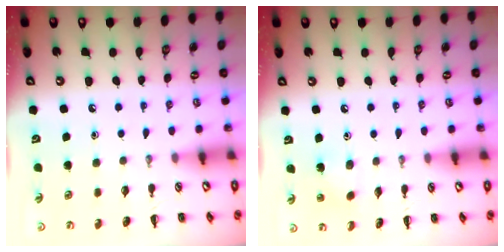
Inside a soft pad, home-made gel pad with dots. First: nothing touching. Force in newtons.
{"total": 2.8, "press": 2.7, "slide": 0.6}